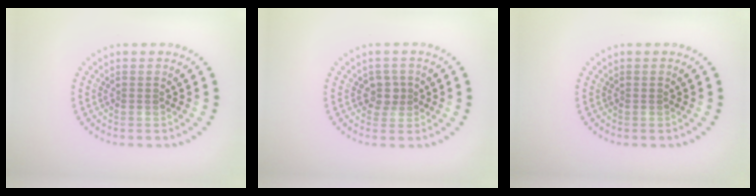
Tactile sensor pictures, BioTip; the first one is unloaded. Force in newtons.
{"total": 1.8, "press": 1.5, "slide": 1.0}
{"total": 0.0}